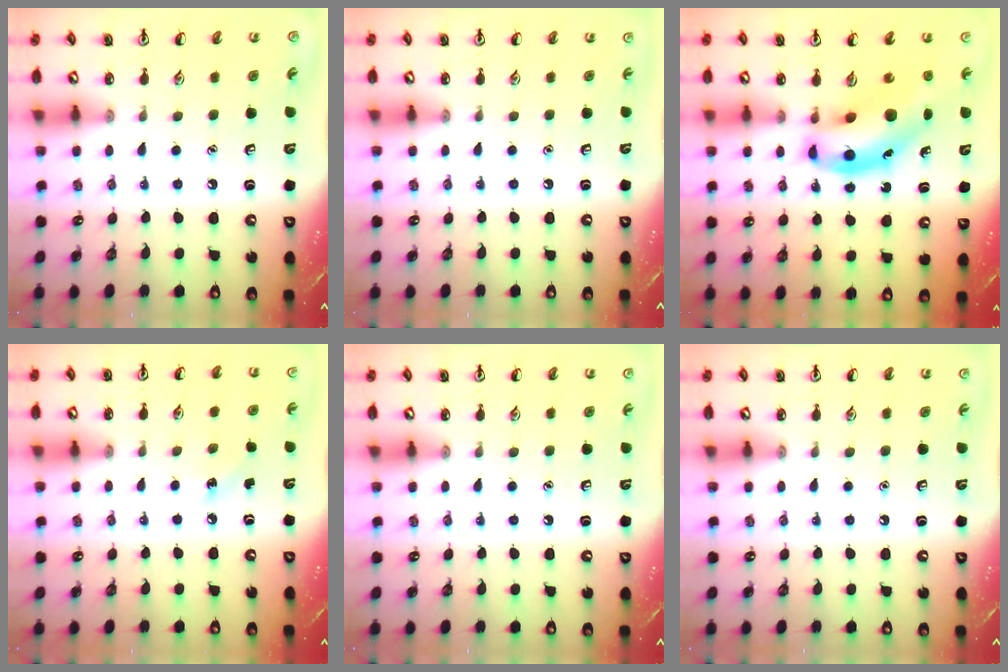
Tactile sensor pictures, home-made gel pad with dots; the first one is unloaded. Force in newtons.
{"total": 0.0}
{"total": 12.1, "press": 11.6, "slide": 3.4}
{"total": 4.3, "press": 4.0, "slide": 1.5}
{"total": 0.0}
{"total": 0.0}